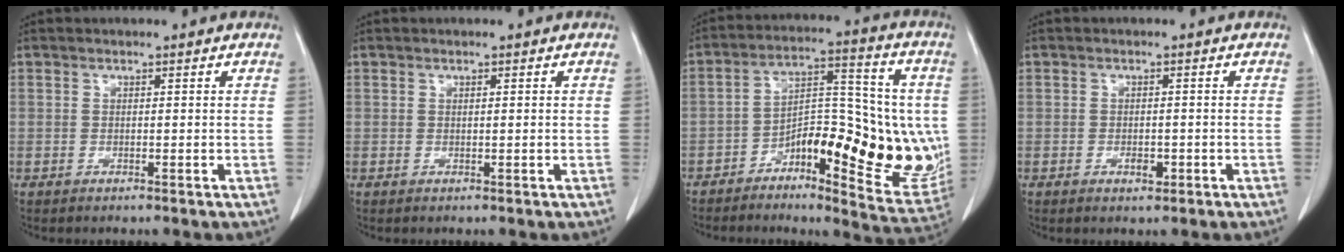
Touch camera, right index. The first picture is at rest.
{"total": 0.0}
{"total": 17.5, "force": [-4.1, 7.0, 15.5], "torque": [-0.213, 0.020, -0.057]}
{"total": 1.8, "force": [-0.7, 0.9, 1.3], "torque": [-0.020, 0.002, -0.007]}